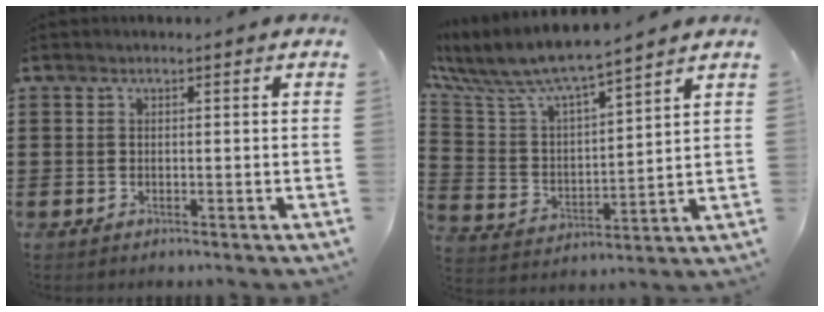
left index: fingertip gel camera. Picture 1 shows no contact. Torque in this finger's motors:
{"motor_torque": [1.29, -0.85, 0.46, 0.21]}